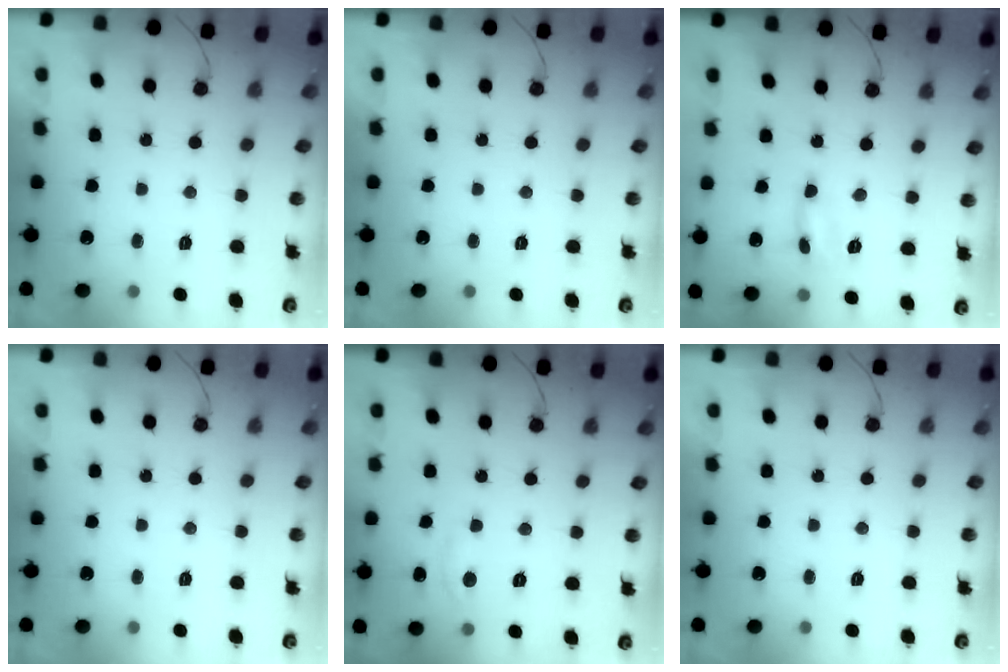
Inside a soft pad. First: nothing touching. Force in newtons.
{"total": 0.0}
{"total": 1.0, "press": 1.0, "slide": 0.1}
{"total": 0.0}
{"total": 3.3, "press": 3.3, "slide": 0.5}
{"total": 0.0}